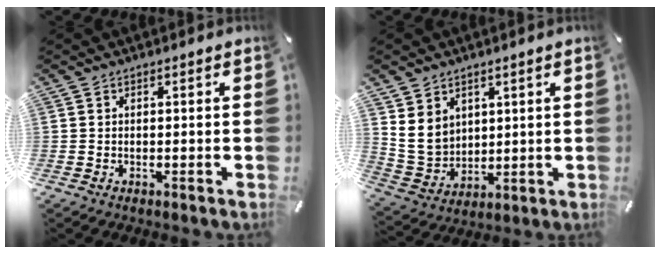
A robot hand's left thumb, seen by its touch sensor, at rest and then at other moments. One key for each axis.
{"total": 8.6, "fx": 3.8, "fy": 7.5, "fz": 2.0, "tx": -0.061, "ty": -0.025, "tz": 0.075}